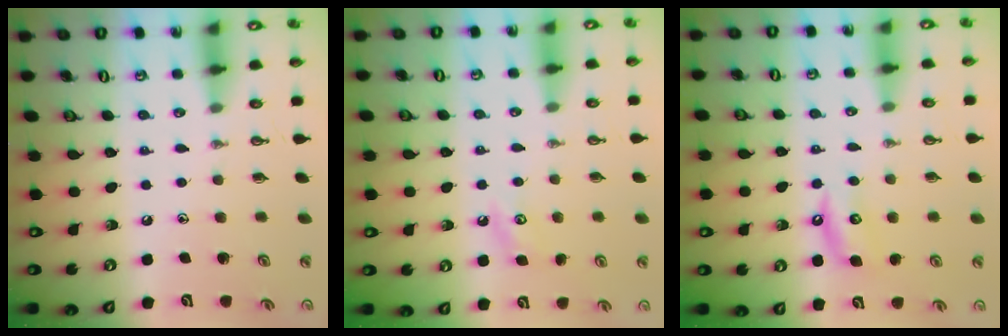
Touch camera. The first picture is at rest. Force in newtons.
{"total": 4.3, "press": 4.2, "slide": 0.8}
{"total": 5.0, "press": 5.0, "slide": 0.4}